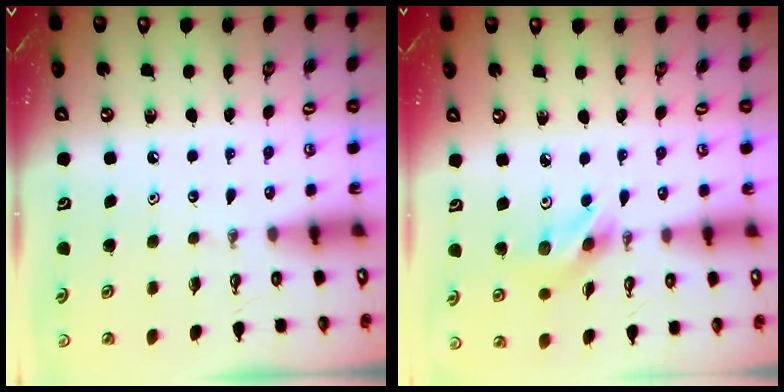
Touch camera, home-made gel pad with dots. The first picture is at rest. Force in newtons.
{"total": 7.0, "press": 7.0, "slide": 0.2}